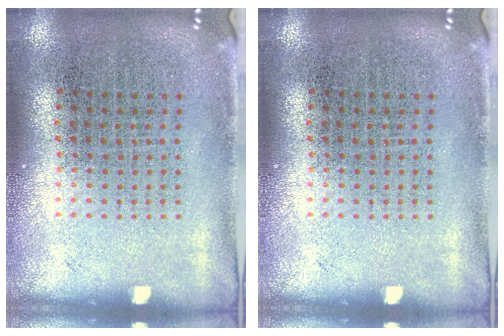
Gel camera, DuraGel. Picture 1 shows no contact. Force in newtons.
{"total": 0.0}